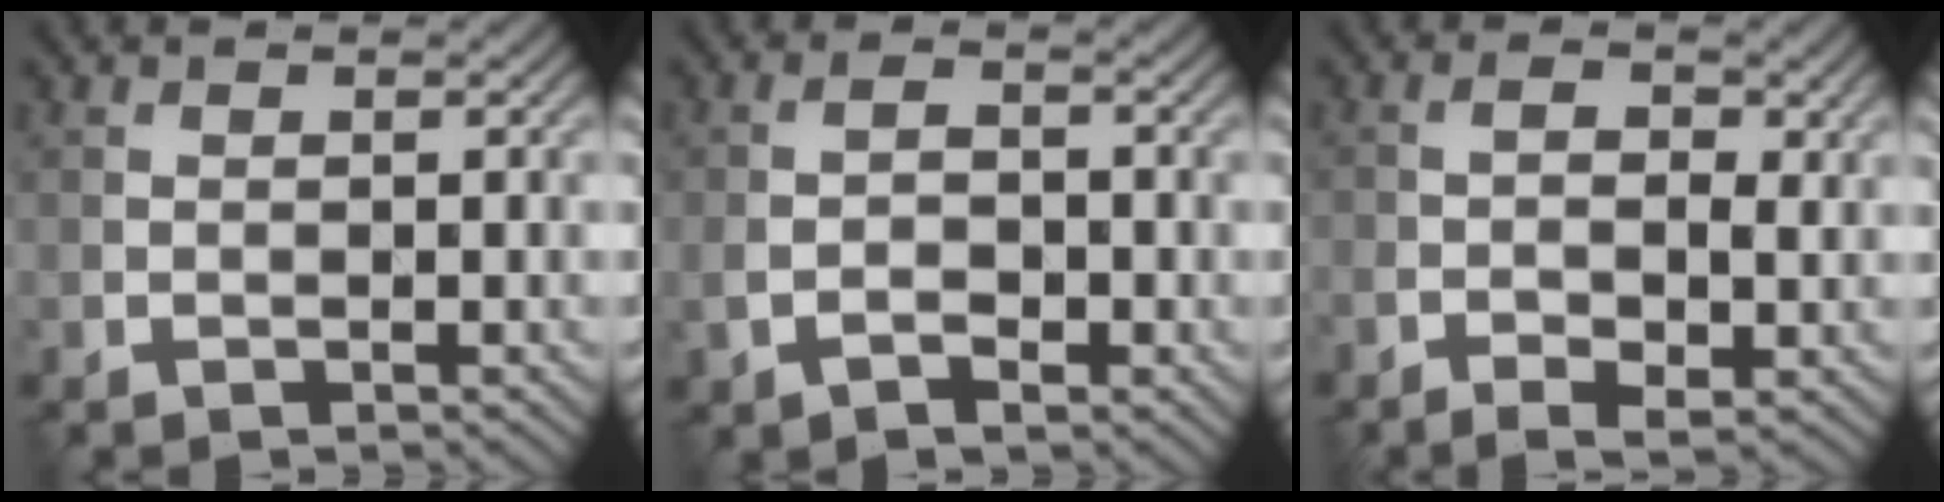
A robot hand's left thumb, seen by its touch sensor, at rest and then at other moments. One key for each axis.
{"total": 3.4, "fx": -1.5, "fy": 1.6, "fz": 2.6, "tx": -0.056, "ty": -0.002, "tz": -0.031}
{"total": 4.9, "fx": -1.4, "fy": 1.8, "fz": 4.4, "tx": -0.084, "ty": -0.006, "tz": -0.024}